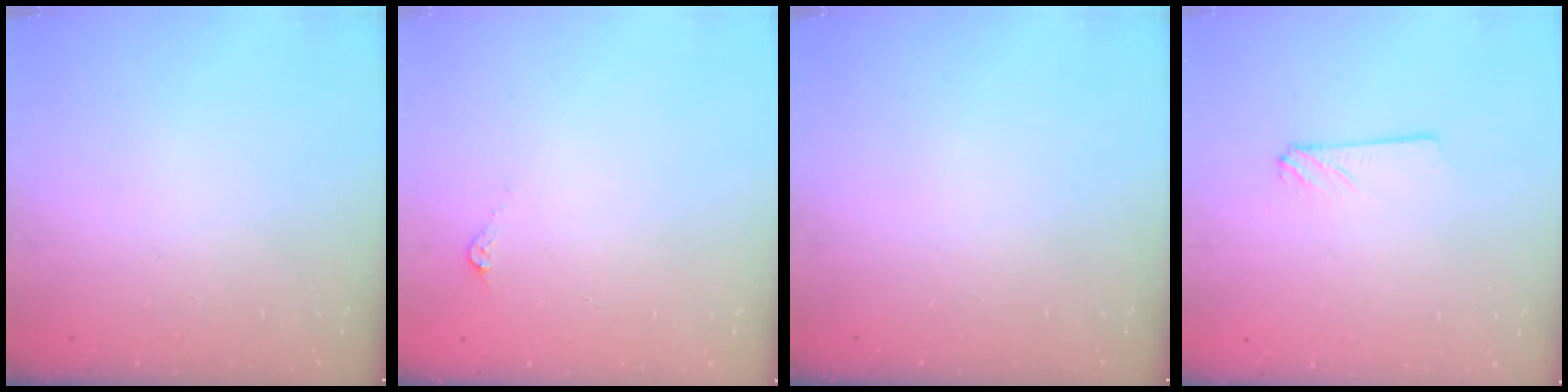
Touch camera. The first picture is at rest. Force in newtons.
{"total": 4.8, "press": 4.8, "slide": 0.6}
{"total": 0.0}
{"total": 2.4, "press": 2.4, "slide": 0.3}